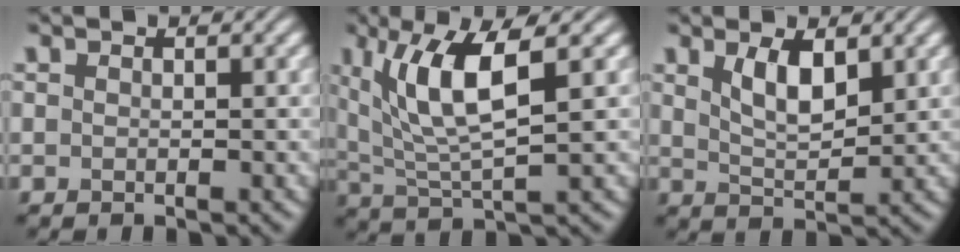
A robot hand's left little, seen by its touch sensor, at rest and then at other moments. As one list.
[{"total": 7.1, "force": [2.7, 1.7, 6.4], "torque": [-0.128, 0.000, 0.055]}, {"total": 3.5, "force": [1.8, 1.3, 2.8], "torque": [-0.057, -0.004, 0.037]}]